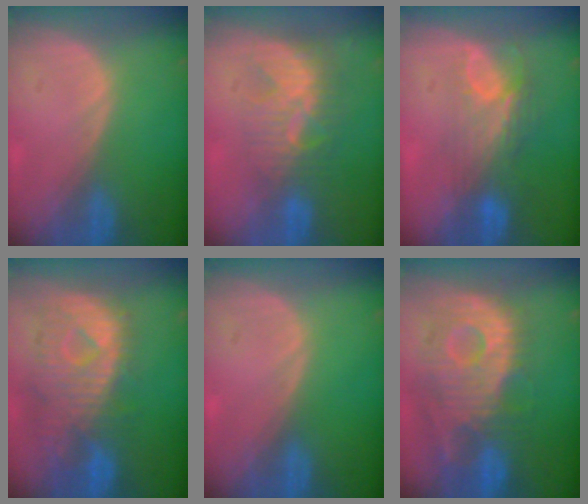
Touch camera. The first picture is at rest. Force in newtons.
{"total": 8.9, "press": 7.7, "slide": 4.4}
{"total": 7.4, "press": 6.4, "slide": 3.7}
{"total": 11.1, "press": 9.8, "slide": 5.2}
{"total": 0.0}
{"total": 12.1, "press": 10.8, "slide": 5.4}